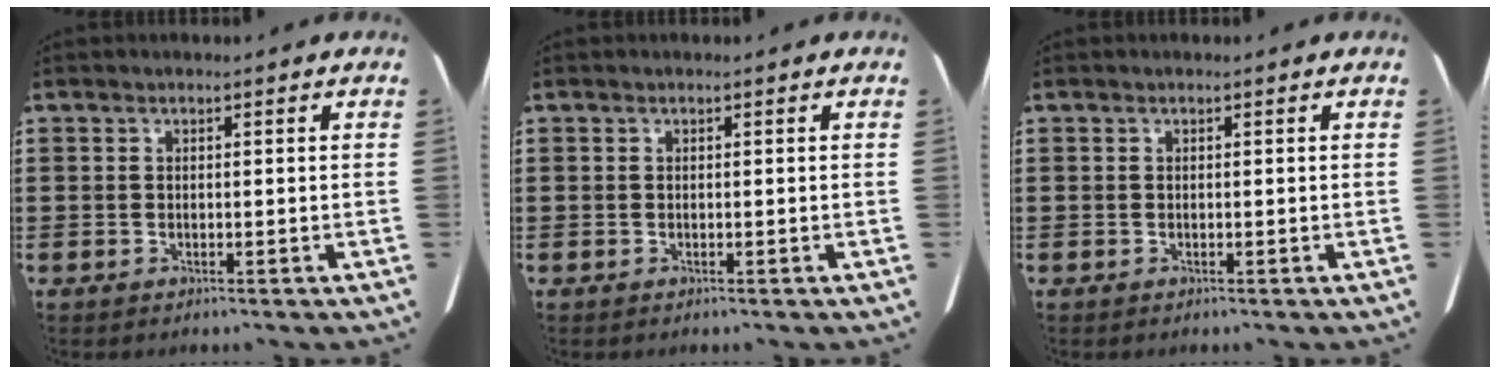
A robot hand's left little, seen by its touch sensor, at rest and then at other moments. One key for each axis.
{"total": 0.0}
{"total": 0.0}